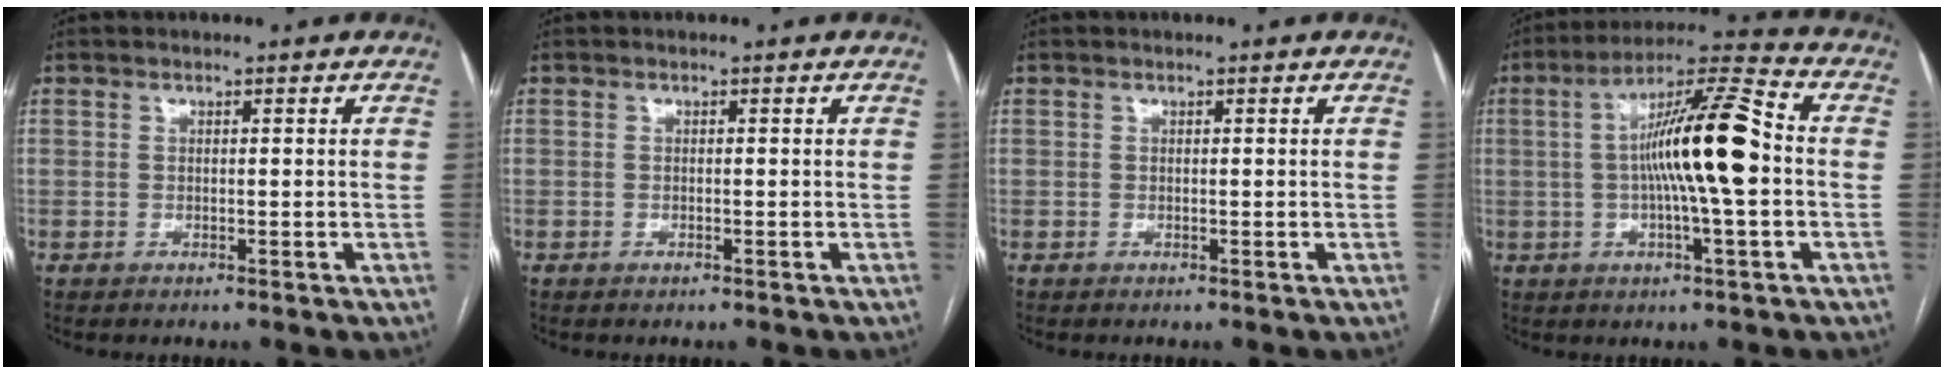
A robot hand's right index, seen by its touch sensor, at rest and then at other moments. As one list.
[{"total": 0.0}, {"total": 0.0}, {"total": 14.1, "force": [-0.2, 1.0, 14.0], "torque": [-0.242, 0.018, -0.011]}]